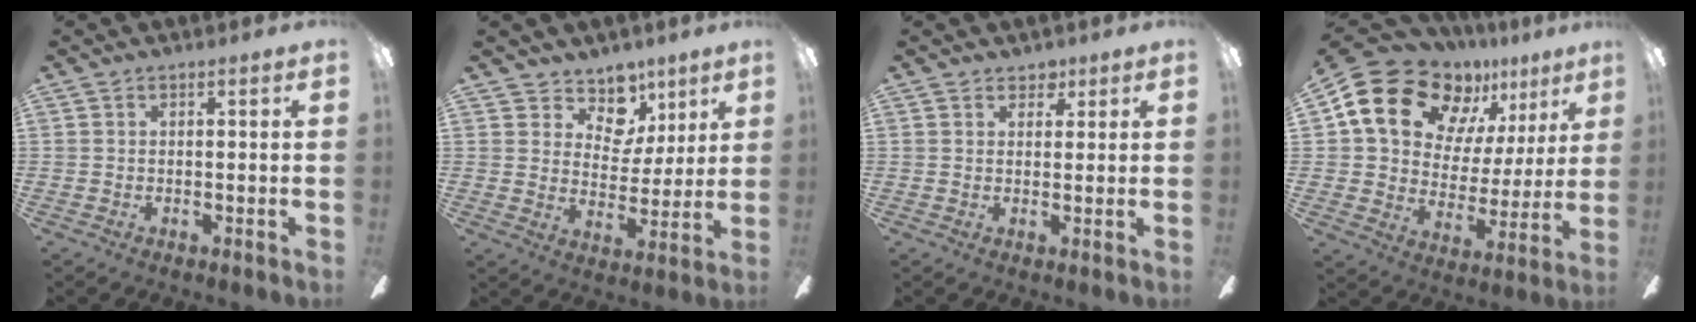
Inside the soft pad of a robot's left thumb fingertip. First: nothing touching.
{"total": 9.8, "force": [6.6, 6.8, 2.7], "torque": [-0.049, -0.052, 0.128]}
{"total": 2.8, "force": [2.0, 1.9, 0.7], "torque": [0.004, -0.008, 0.033]}
{"total": 19.1, "force": [11.5, 12.7, 8.5], "torque": [-0.155, -0.062, 0.223]}